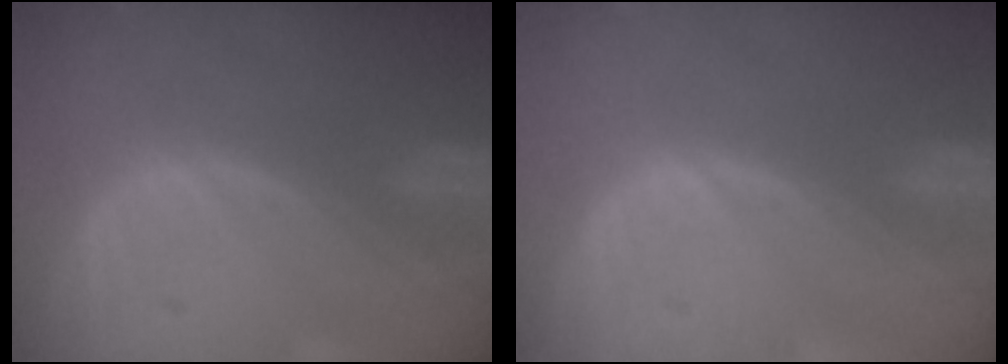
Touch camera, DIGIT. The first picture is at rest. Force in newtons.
{"total": 0.0}